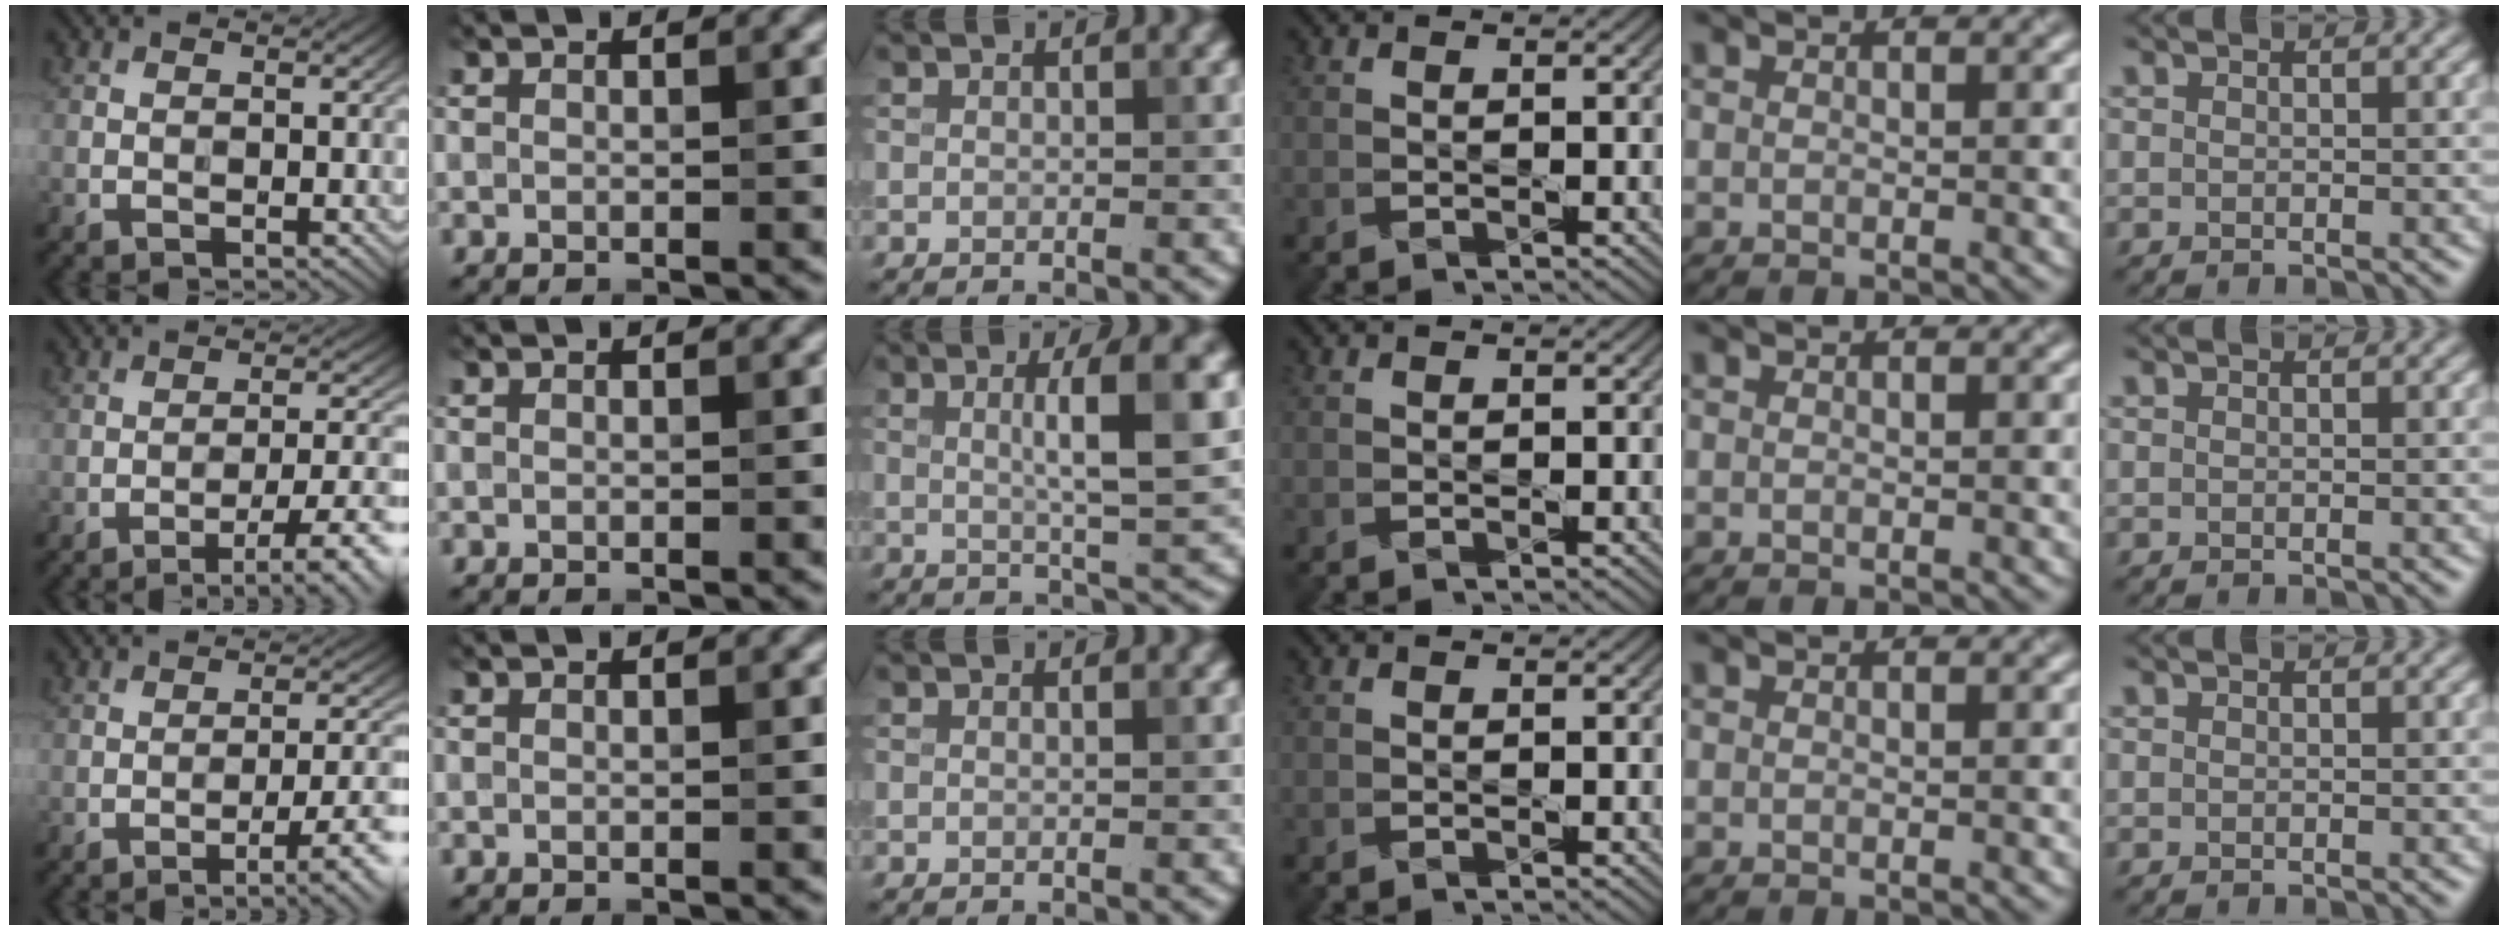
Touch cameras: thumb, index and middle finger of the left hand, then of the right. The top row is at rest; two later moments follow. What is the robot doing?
{"motion": "pour", "object": "measuring cup"}